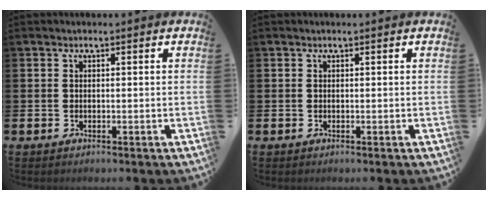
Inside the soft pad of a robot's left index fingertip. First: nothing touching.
{"total": 0.0}